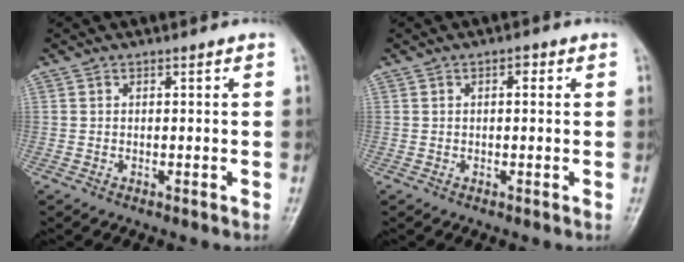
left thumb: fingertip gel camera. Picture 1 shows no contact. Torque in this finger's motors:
{"motor_torque": [-0.20, -0.05, -0.12, -0.06, -0.05]}